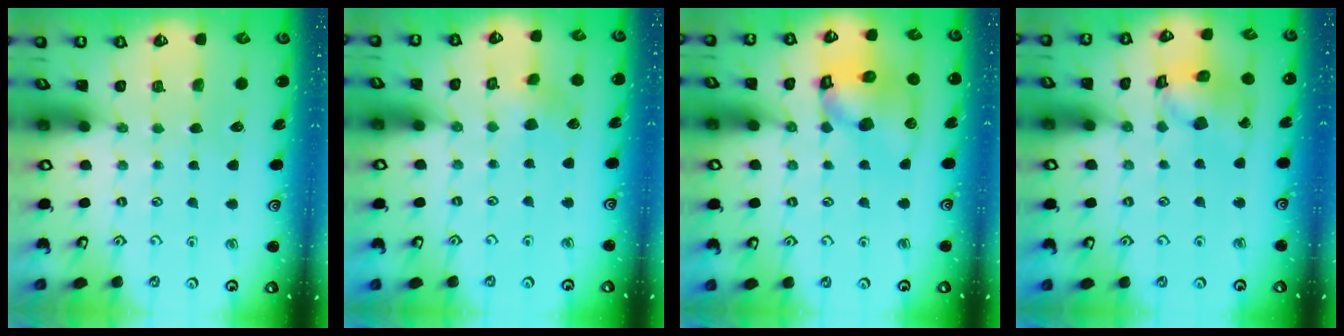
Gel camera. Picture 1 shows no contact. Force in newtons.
{"total": 3.6, "press": 3.6, "slide": 0.4}
{"total": 13.1, "press": 13.0, "slide": 1.8}
{"total": 12.8, "press": 12.8, "slide": 1.4}